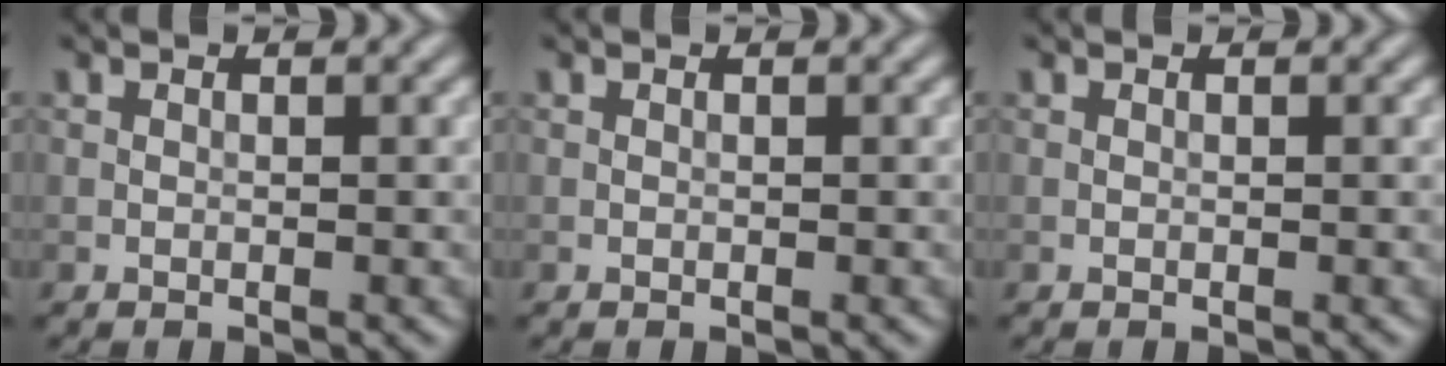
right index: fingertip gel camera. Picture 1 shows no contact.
{"total": 0.0}
{"total": 0.0}